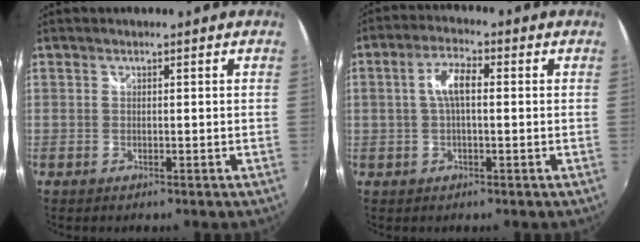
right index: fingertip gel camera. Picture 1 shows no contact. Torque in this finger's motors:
{"motor_torque": [0.18, 0.17, 0.24, 0.09]}